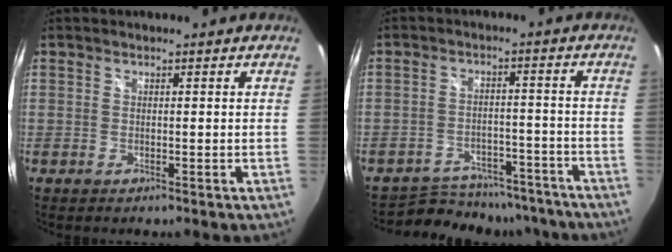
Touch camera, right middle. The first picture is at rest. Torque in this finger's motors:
{"motor_torque": [-0.48, -0.38, -0.05, -0.01]}